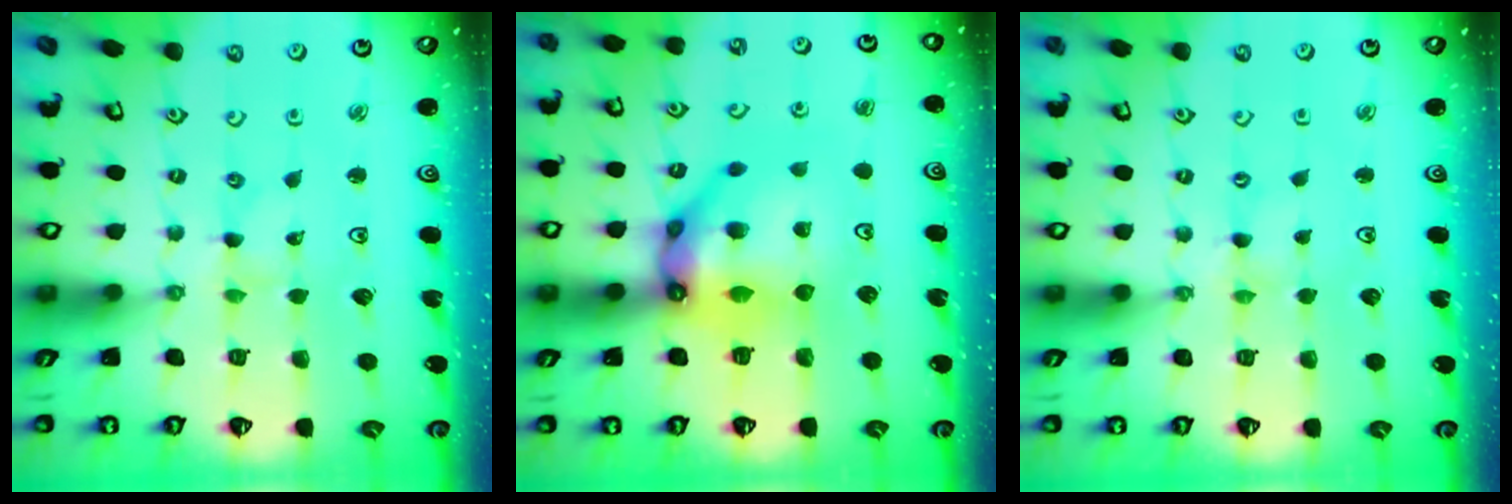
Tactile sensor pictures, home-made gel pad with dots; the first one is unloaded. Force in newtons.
{"total": 16.1, "press": 16.0, "slide": 1.8}
{"total": 0.0}